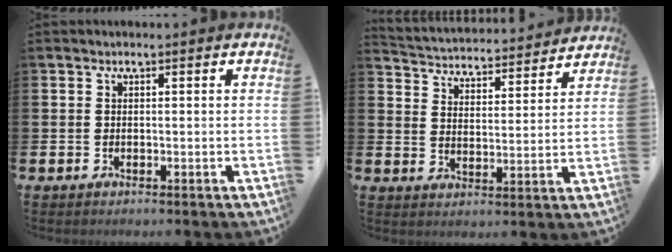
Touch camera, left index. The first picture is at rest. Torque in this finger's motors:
{"motor_torque": [0.83, -1.31, 0.29, 0.05]}